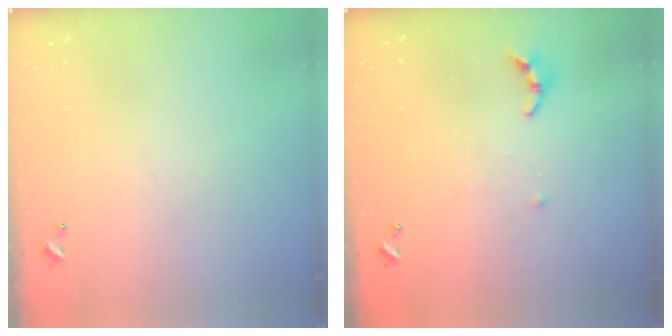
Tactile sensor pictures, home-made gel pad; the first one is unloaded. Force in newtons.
{"total": 5.8, "press": 5.8, "slide": 0.1}